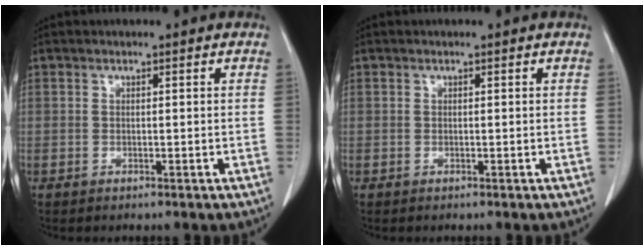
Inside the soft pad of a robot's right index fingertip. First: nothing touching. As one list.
[{"total": 0.0}]